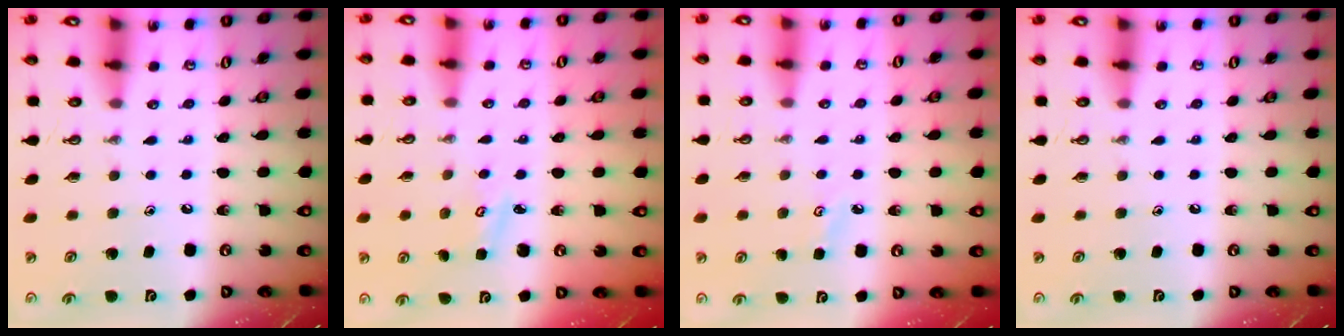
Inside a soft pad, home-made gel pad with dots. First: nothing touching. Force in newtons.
{"total": 3.2, "press": 3.2, "slide": 0.4}
{"total": 3.2, "press": 3.1, "slide": 0.5}
{"total": 0.0}